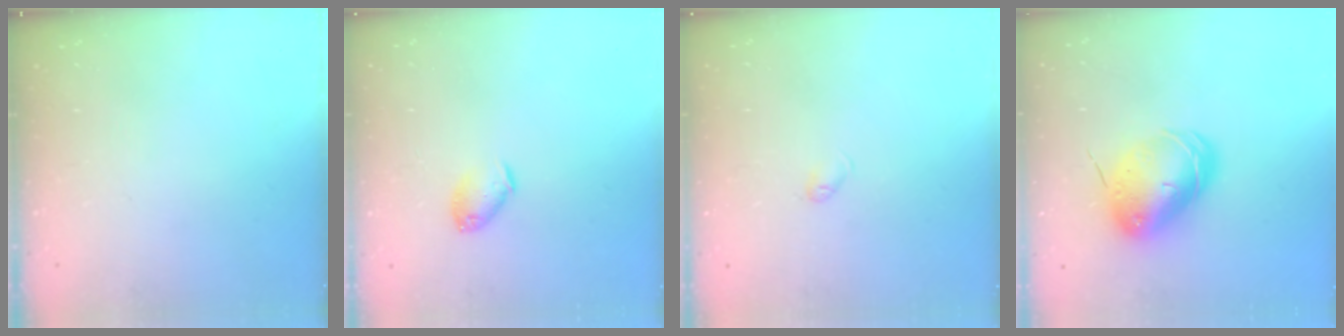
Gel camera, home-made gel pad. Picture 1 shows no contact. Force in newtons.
{"total": 6.4, "press": 6.4, "slide": 0.3}
{"total": 3.0, "press": 2.9, "slide": 0.6}
{"total": 11.2, "press": 11.0, "slide": 1.8}